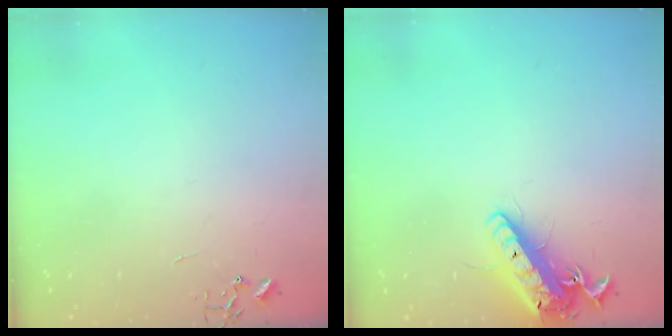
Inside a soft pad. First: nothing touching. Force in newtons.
{"total": 15.0, "press": 14.7, "slide": 3.1}